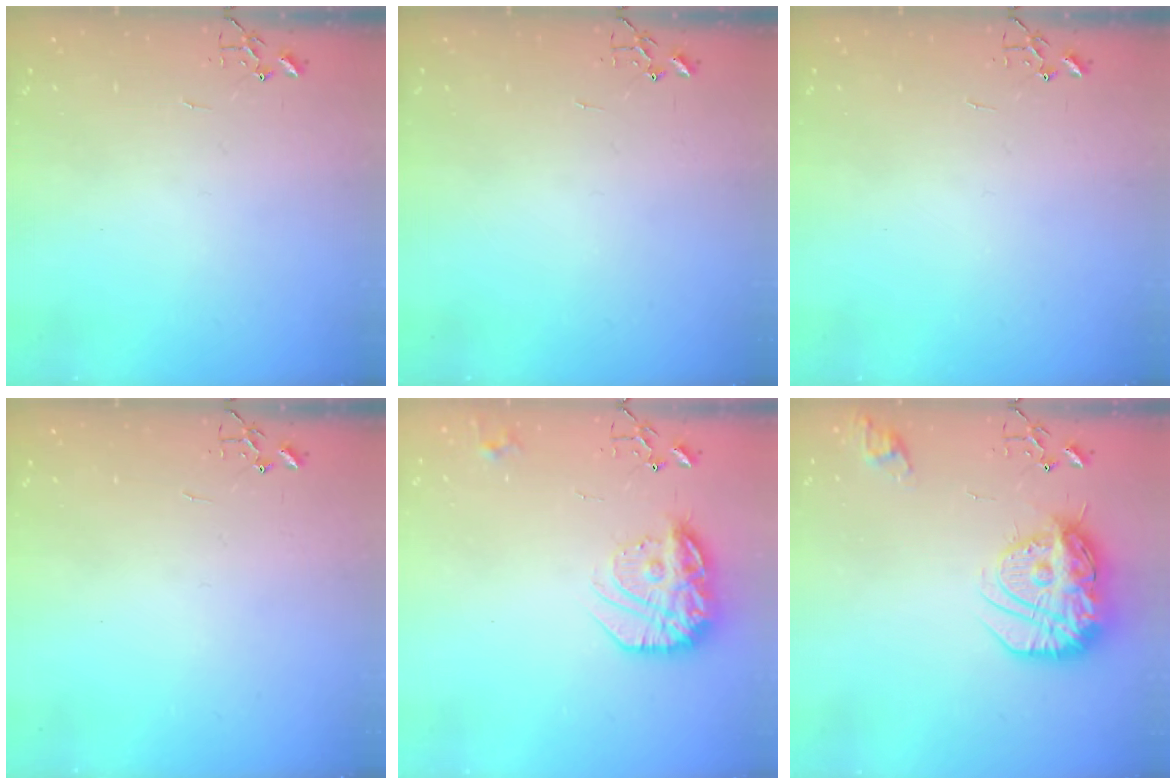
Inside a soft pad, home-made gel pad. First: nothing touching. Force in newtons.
{"total": 0.0}
{"total": 0.0}
{"total": 0.0}
{"total": 17.3, "press": 17.3, "slide": 1.3}
{"total": 18.9, "press": 18.8, "slide": 1.8}